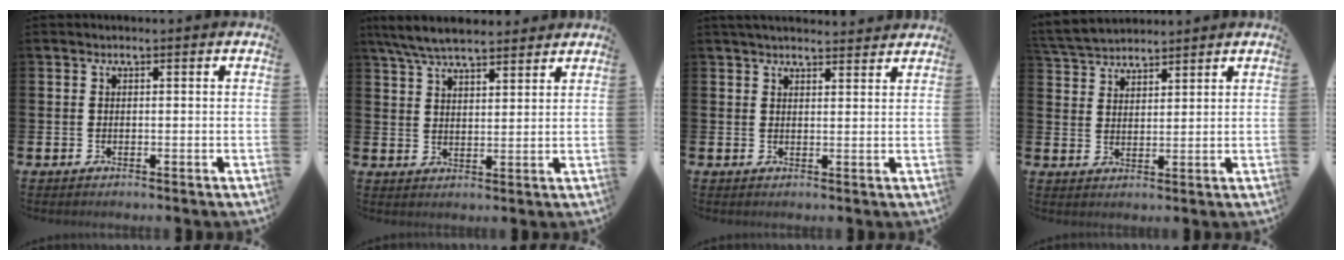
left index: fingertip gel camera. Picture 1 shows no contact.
{"total": 6.8, "force": [6.3, 1.3, 2.2], "torque": [-0.062, -0.020, 0.116]}
{"total": 3.1, "force": [3.1, 0.4, 0.5], "torque": [-0.009, -0.014, 0.055]}
{"total": 4.4, "force": [4.3, 0.9, 0.1], "torque": [-0.021, -0.016, 0.079]}